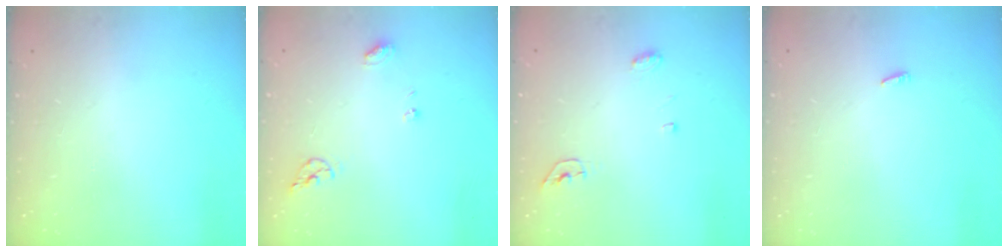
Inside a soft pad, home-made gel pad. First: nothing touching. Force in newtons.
{"total": 6.7, "press": 6.7, "slide": 0.3}
{"total": 4.4, "press": 4.3, "slide": 0.8}
{"total": 1.8, "press": 1.7, "slide": 0.6}